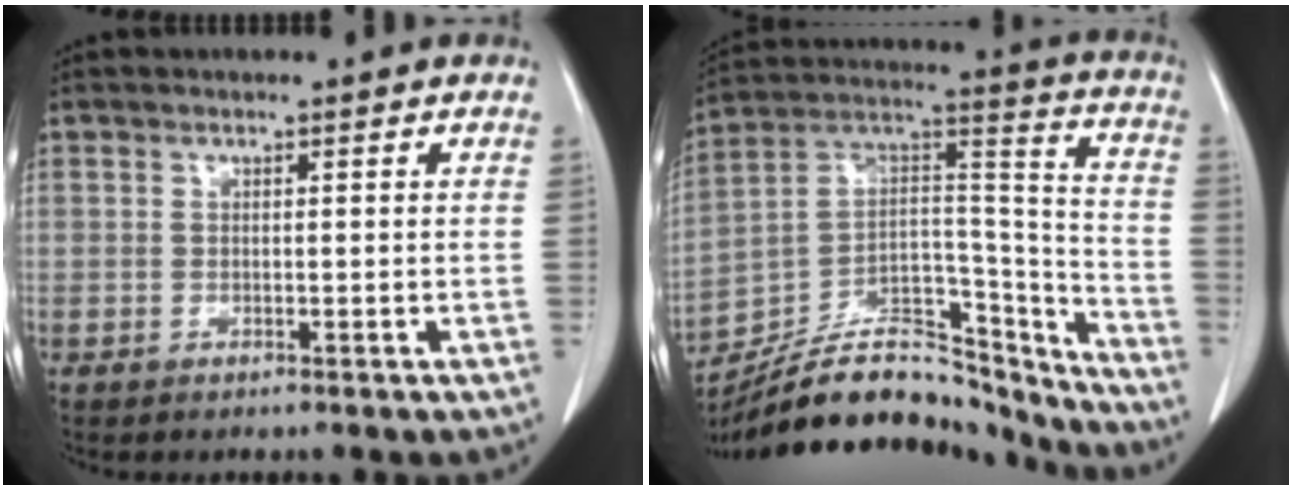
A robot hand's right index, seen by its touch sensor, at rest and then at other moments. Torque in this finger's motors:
{"motor_torque": [-0.97, -0.79, -0.10, -0.07]}